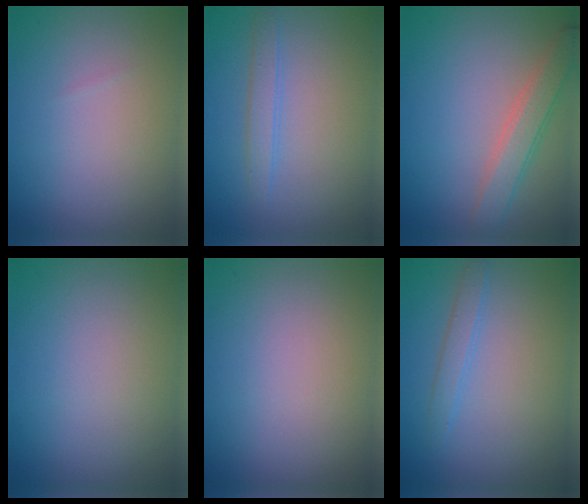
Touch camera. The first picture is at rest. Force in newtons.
{"total": 1.7, "press": 1.7, "slide": 0.1}
{"total": 3.1, "press": 3.0, "slide": 0.2}
{"total": 0.0}
{"total": 0.0}
{"total": 1.6, "press": 1.6, "slide": 0.1}